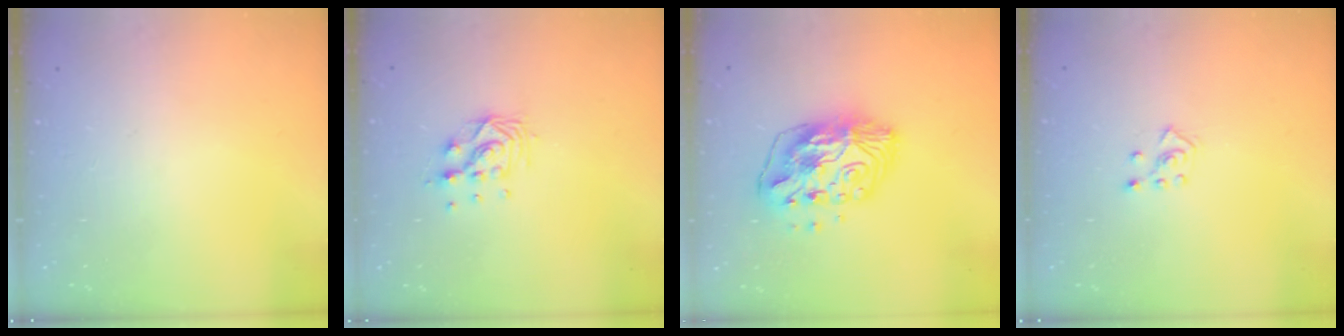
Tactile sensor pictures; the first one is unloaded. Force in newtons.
{"total": 9.6, "press": 9.5, "slide": 0.8}
{"total": 13.7, "press": 13.7, "slide": 1.0}
{"total": 4.6, "press": 4.5, "slide": 0.8}